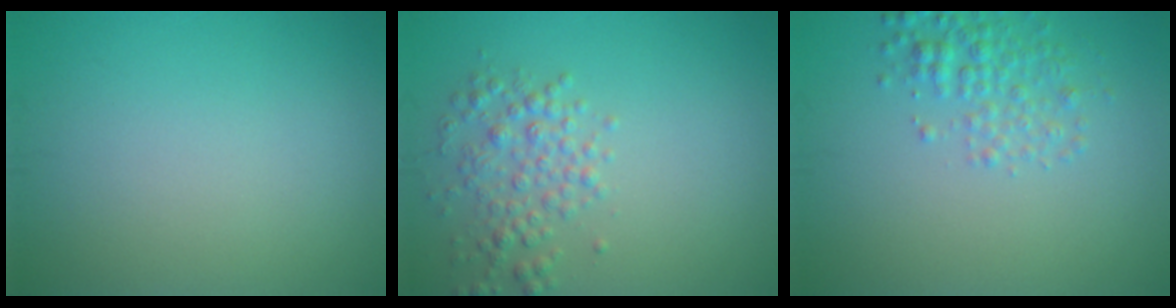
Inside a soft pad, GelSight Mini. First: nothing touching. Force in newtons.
{"total": 2.8, "press": 2.8, "slide": 0.1}
{"total": 2.6, "press": 2.6, "slide": 0.1}